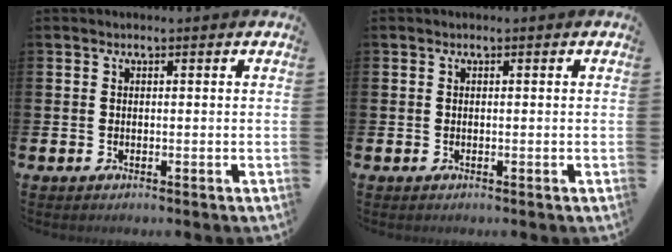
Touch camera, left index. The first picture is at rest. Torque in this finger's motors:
{"motor_torque": [0.00, 0.00, 0.00, 0.00]}